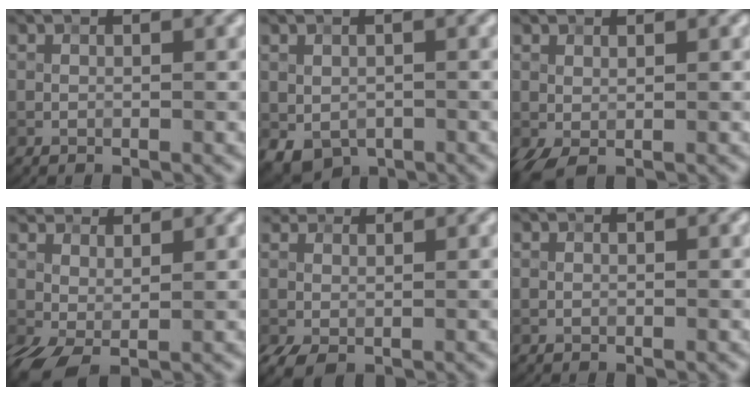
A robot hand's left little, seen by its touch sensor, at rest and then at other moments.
{"total": 3.1, "force": [-1.1, 2.3, 1.8], "torque": [-0.031, -0.011, -0.016]}
{"total": 1.3, "force": [-0.1, 0.5, 1.2], "torque": [-0.036, 0.001, -0.002]}
{"total": 5.5, "force": [1.8, 3.2, 4.1], "torque": [-0.094, 0.008, 0.029]}
{"total": 3.9, "force": [1.2, 2.7, 2.5], "torque": [-0.061, 0.005, 0.020]}
{"total": 0.0}